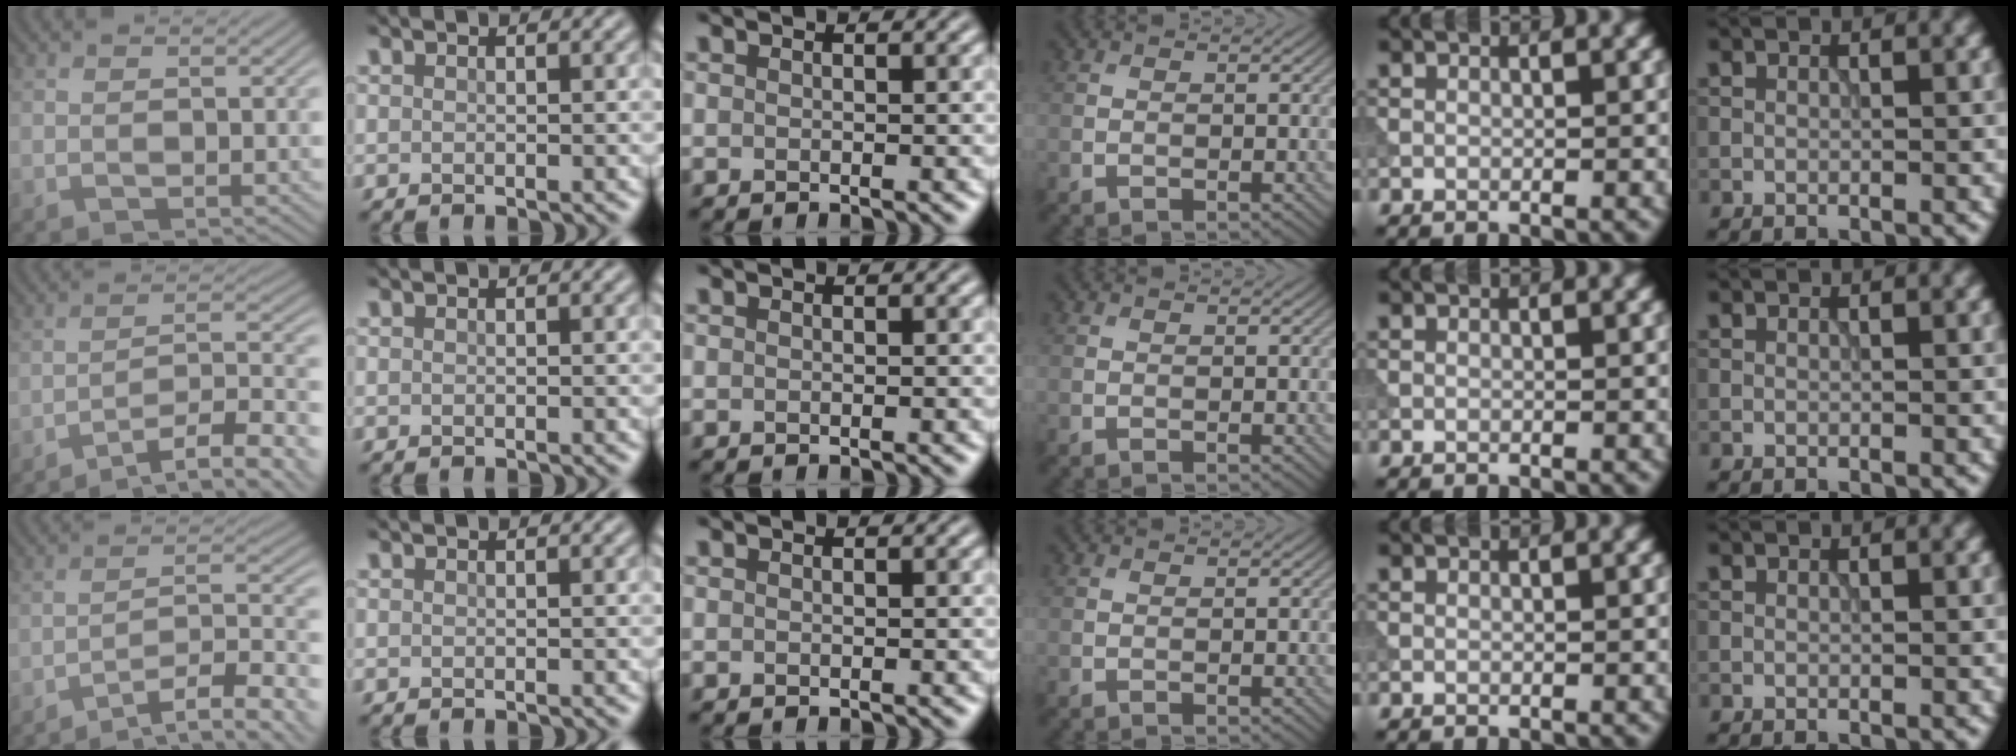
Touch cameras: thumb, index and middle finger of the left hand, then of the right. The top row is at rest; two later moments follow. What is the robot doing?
{"motion": "extract", "object": "tissue"}